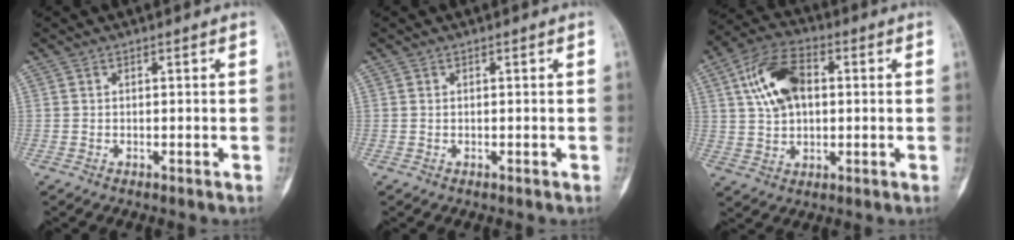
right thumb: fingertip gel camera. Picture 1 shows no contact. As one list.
[{"total": 0.0}, {"total": 12.7, "force": [2.7, 7.7, 9.7], "torque": [-0.166, 0.014, 0.044]}]